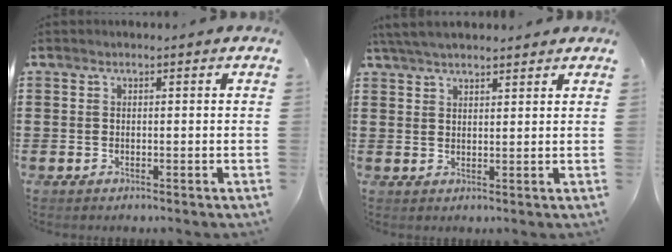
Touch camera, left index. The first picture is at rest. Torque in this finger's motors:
{"motor_torque": [1.05, 0.36, 0.57, 0.19]}